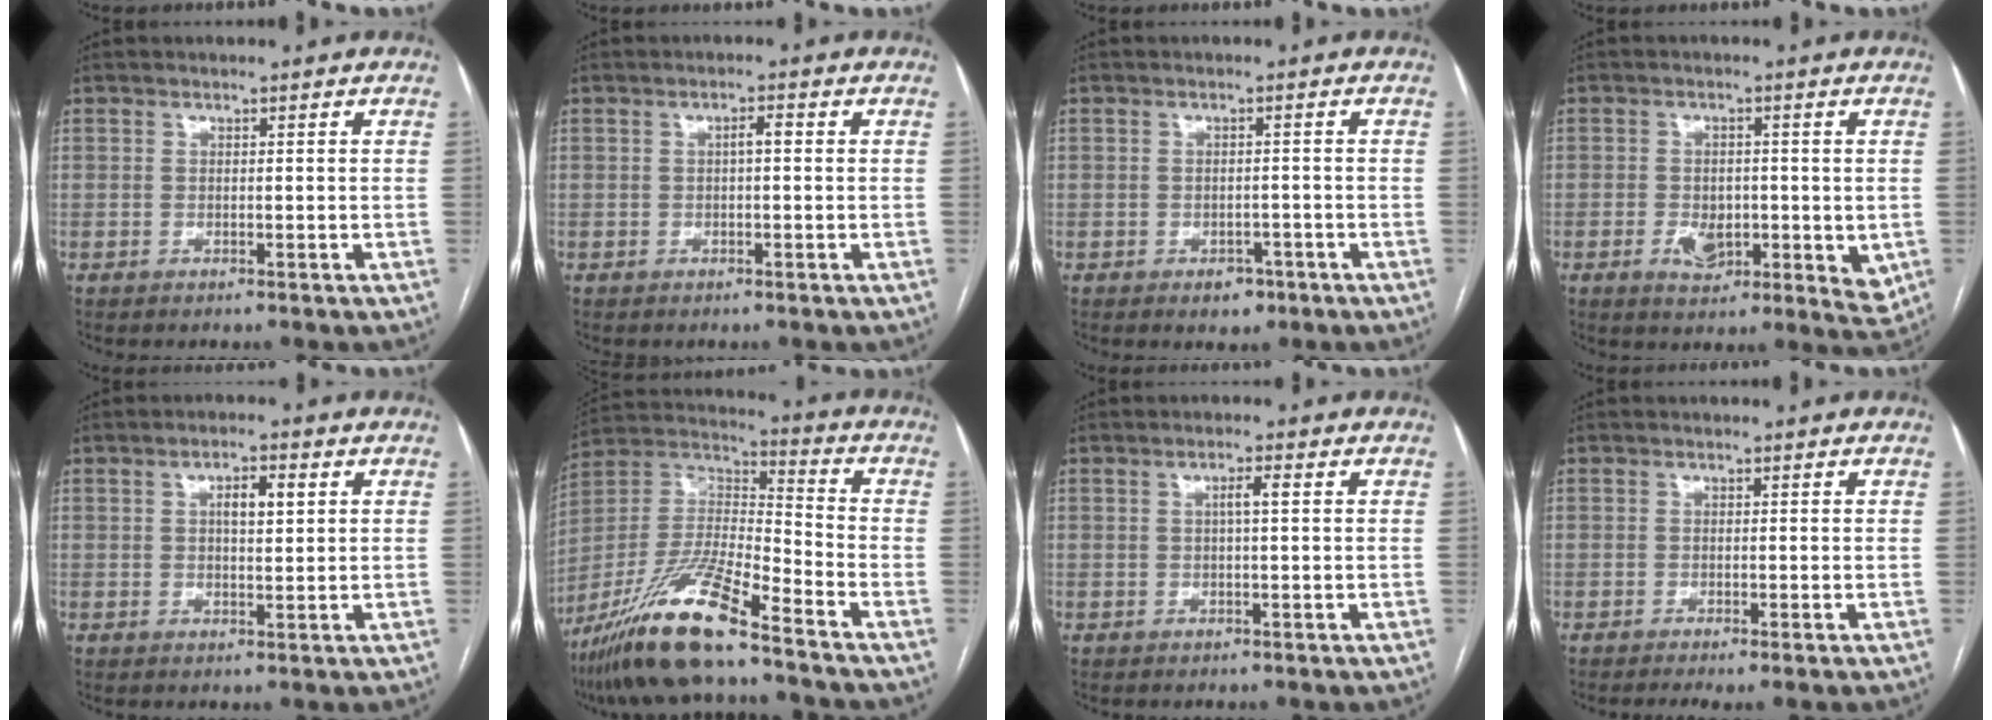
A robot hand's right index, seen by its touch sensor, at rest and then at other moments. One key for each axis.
{"total": 1.6, "fx": 0.1, "fy": 0.4, "fz": 1.6, "tx": -0.025, "ty": 0.005, "tz": 0.002}
{"total": 2.8, "fx": -1.6, "fy": 1.9, "fz": 1.3, "tx": -0.007, "ty": 0.006, "tz": -0.014}
{"total": 7.7, "fx": -1.4, "fy": 4.1, "fz": 6.4, "tx": -0.078, "ty": -0.009, "tz": -0.012}
{"total": 3.8, "fx": 1.1, "fy": 1.2, "fz": 3.4, "tx": -0.058, "ty": 0.007, "tz": 0.018}
{"total": 17.1, "fx": -12.2, "fy": 1.7, "fz": 11.8, "tx": -0.247, "ty": -0.015, "tz": -0.227}
{"total": 2.0, "fx": 0.3, "fy": 0.0, "fz": 1.9, "tx": -0.034, "ty": 0.004, "tz": 0.004}
{"total": 1.9, "fx": -1.2, "fy": 0.1, "fz": 1.5, "tx": -0.026, "ty": -0.006, "tz": -0.020}